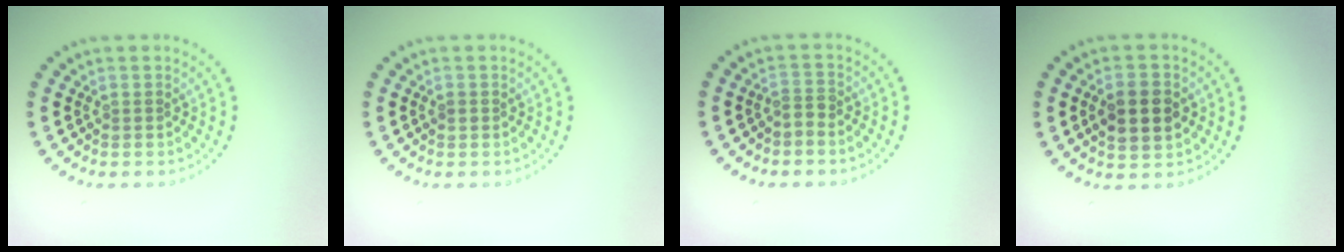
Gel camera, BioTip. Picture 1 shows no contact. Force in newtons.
{"total": 0.7, "press": 0.7, "slide": 0.1}
{"total": 1.2, "press": 0.7, "slide": 1.0}
{"total": 4.0, "press": 4.0, "slide": 0.2}